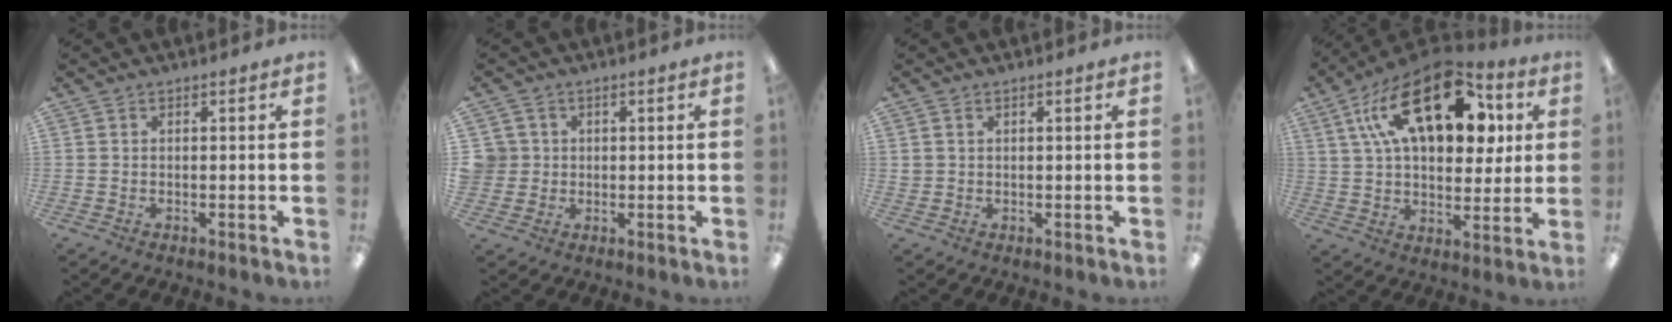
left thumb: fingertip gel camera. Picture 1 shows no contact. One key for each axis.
{"total": 4.8, "fx": 0.7, "fy": 4.7, "fz": 0.7, "tx": -0.017, "ty": 0.009, "tz": 0.014}
{"total": 1.0, "fx": 0.5, "fy": 0.9, "fz": 0.3, "tx": -0.008, "ty": 0.003, "tz": 0.008}
{"total": 24.2, "fx": 11.6, "fy": 12.5, "fz": 17.2, "tx": -0.279, "ty": -0.036, "tz": 0.197}